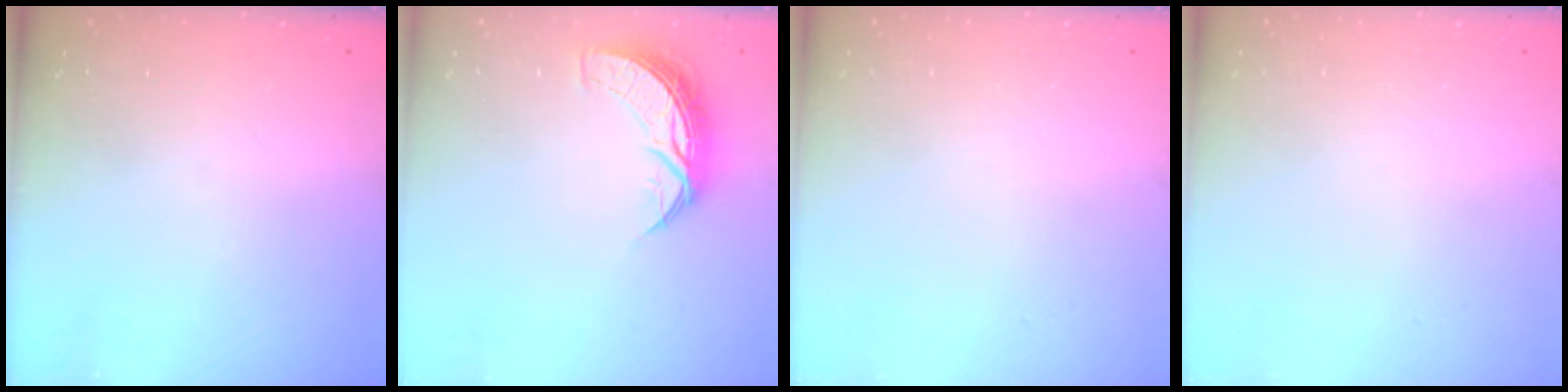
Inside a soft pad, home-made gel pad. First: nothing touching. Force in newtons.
{"total": 8.2, "press": 8.2, "slide": 0.7}
{"total": 0.0}
{"total": 0.0}